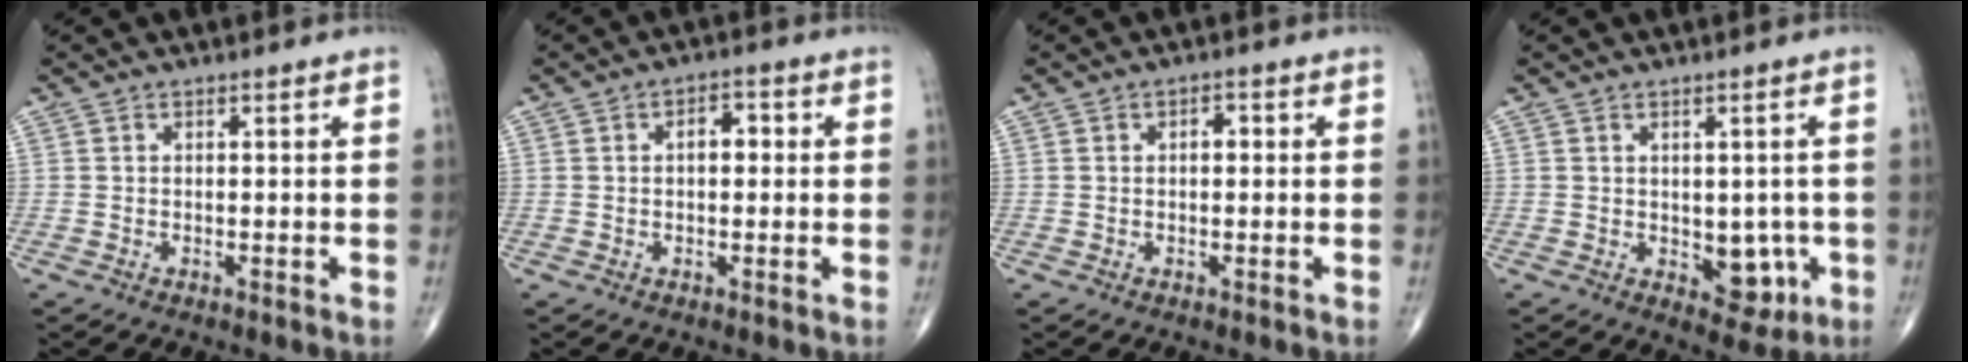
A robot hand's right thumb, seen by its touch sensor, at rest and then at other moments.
{"total": 3.7, "force": [0.3, 2.2, 2.9], "torque": [-0.034, 0.013, 0.001]}
{"total": 2.0, "force": [0.2, 1.2, 1.6], "torque": [-0.019, 0.009, 0.000]}
{"total": 6.6, "force": [-1.2, 4.2, 4.9], "torque": [-0.026, -0.004, -0.005]}